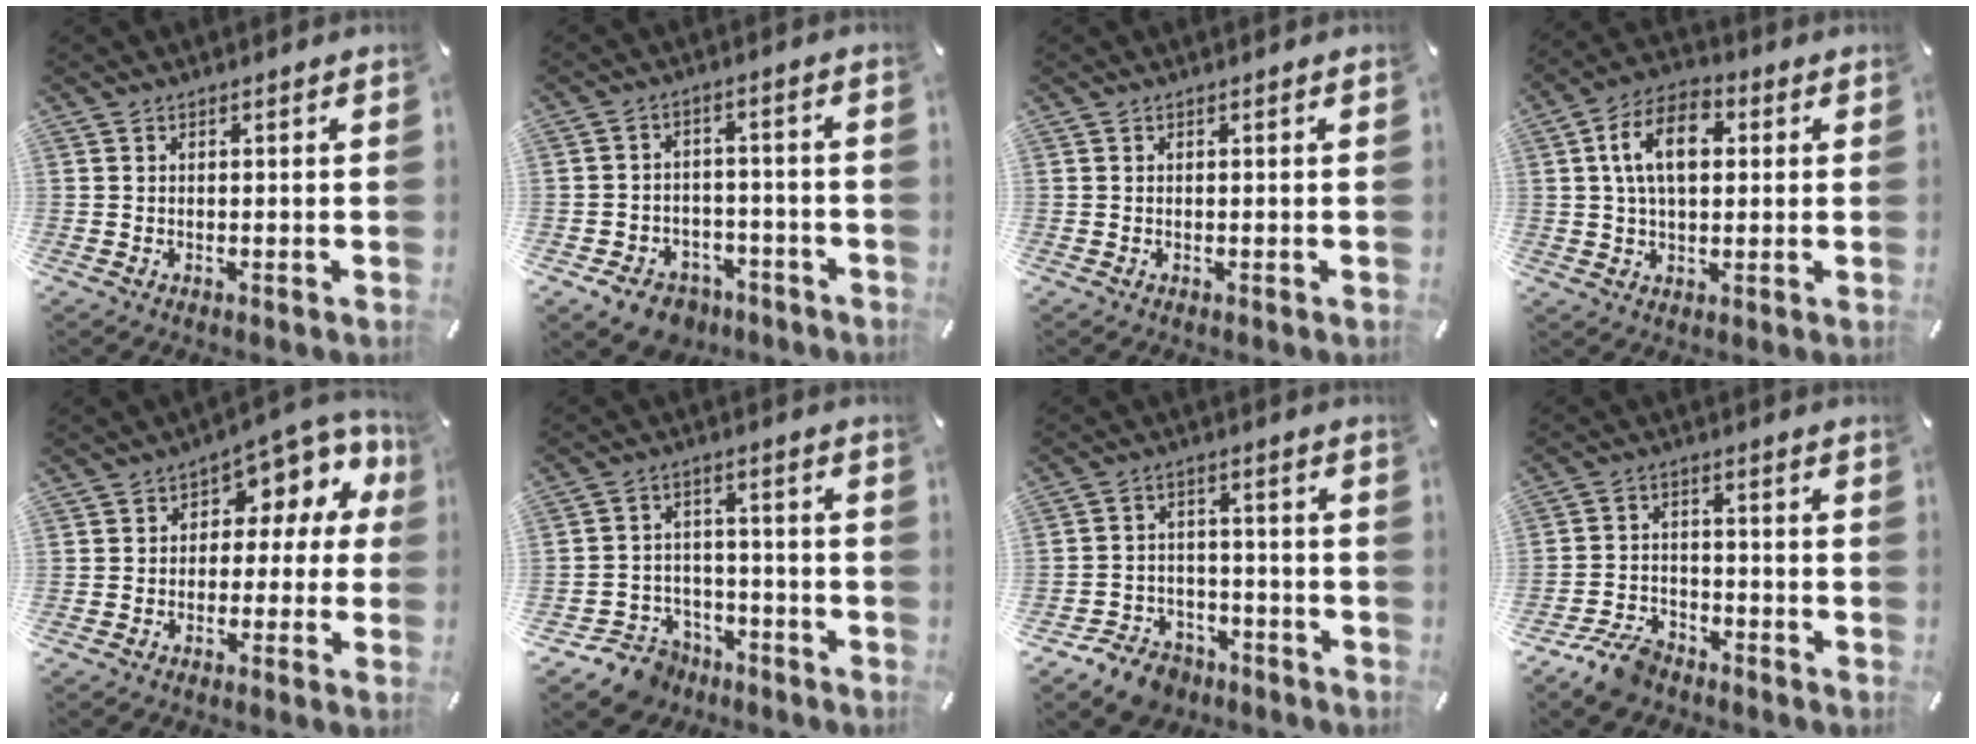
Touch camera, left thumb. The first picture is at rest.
{"total": 7.8, "force": [-5.2, 5.2, 2.7], "torque": [-0.043, 0.043, -0.089]}
{"total": 0.0}
{"total": 11.7, "force": [2.4, 7.2, 8.9], "torque": [-0.161, 0.008, 0.041]}
{"total": 6.9, "force": [1.8, 5.2, 4.2], "torque": [-0.048, -0.018, 0.028]}
{"total": 8.9, "force": [-6.4, 5.8, 2.0], "torque": [-0.042, 0.040, -0.118]}
{"total": 8.6, "force": [-6.8, 4.8, 2.2], "torque": [-0.026, 0.052, -0.124]}
{"total": 7.8, "force": [-6.2, 3.8, 2.9], "torque": [-0.058, 0.035, -0.117]}